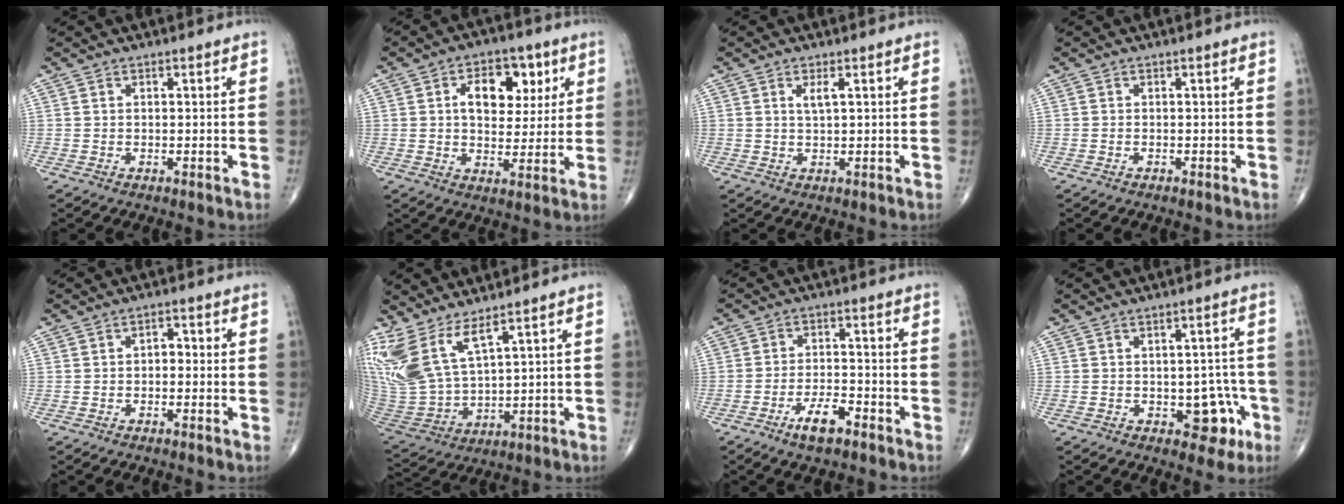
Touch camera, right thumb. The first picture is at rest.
{"total": 11.2, "force": [3.4, 7.0, 8.0], "torque": [-0.078, -0.005, 0.052]}
{"total": 2.1, "force": [0.8, 0.3, 1.9], "torque": [-0.043, -0.004, 0.017]}
{"total": 0.0}
{"total": 2.2, "force": [-0.2, 1.4, 1.7], "torque": [-0.015, 0.010, -0.010]}
{"total": 13.0, "force": [8.2, 4.0, 9.3], "torque": [-0.211, -0.048, 0.186]}
{"total": 5.7, "force": [-3.8, 1.9, 3.8], "torque": [-0.069, 0.022, -0.066]}
{"total": 7.2, "force": [-2.7, 4.3, 5.1], "torque": [-0.026, 0.022, -0.028]}